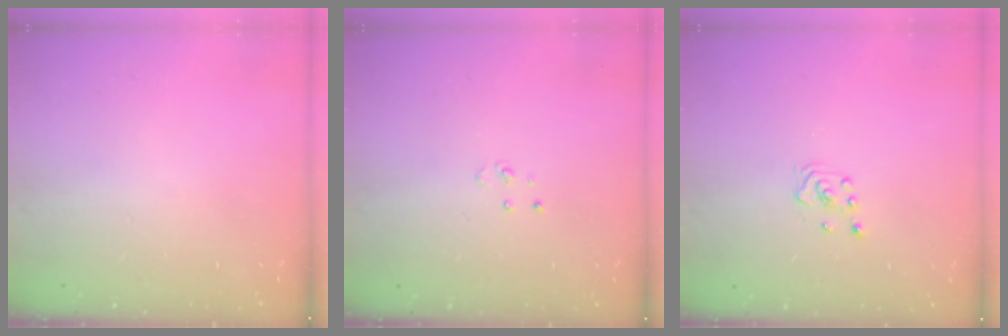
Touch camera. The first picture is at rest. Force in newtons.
{"total": 3.8, "press": 3.8, "slide": 0.3}
{"total": 2.8, "press": 2.6, "slide": 1.1}